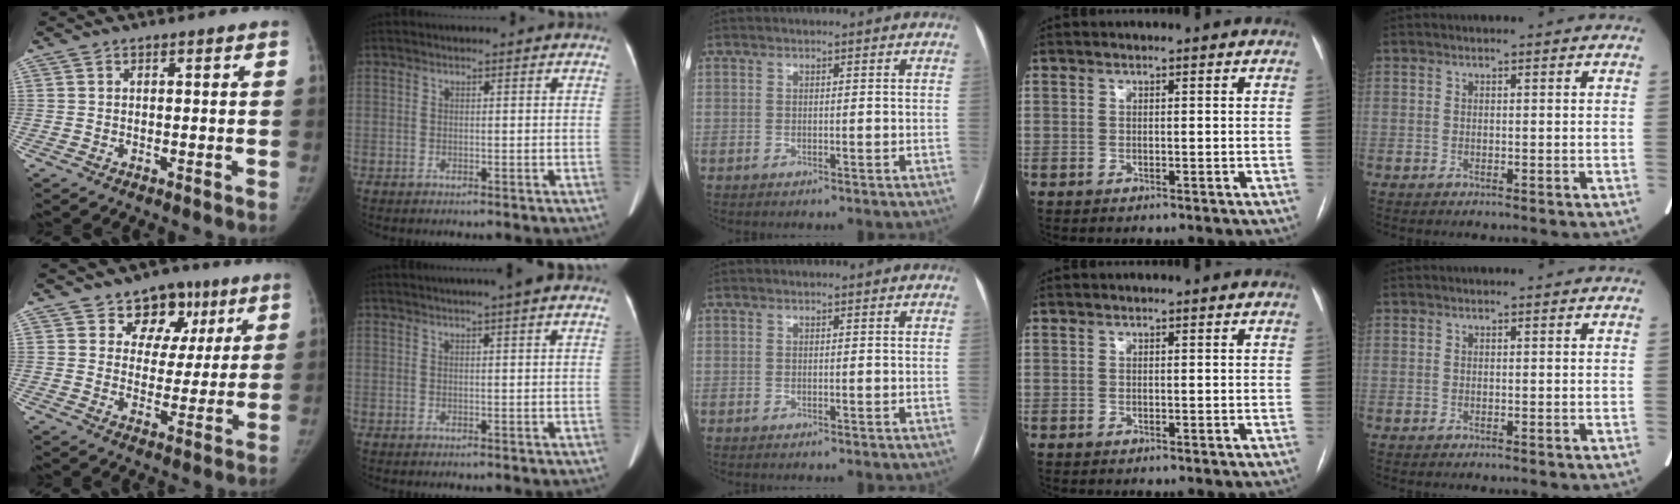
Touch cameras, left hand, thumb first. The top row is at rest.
{"thumb": {"total": 10.3, "force": [5.6, 8.0, 3.4], "torque": [0.001, -0.014, 0.081]}, "index": {"total": 3.5, "force": [2.4, -0.3, 2.5], "torque": [-0.035, 0.019, 0.036]}}